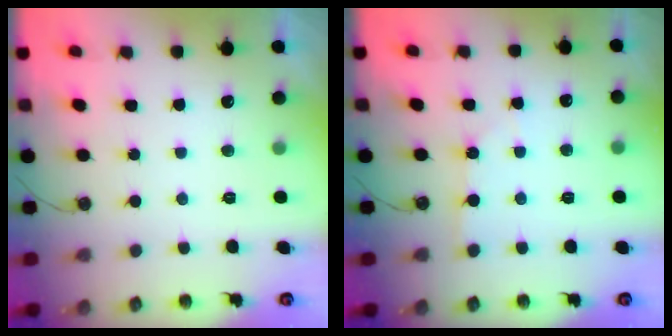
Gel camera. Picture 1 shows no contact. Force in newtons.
{"total": 1.8, "press": 1.7, "slide": 0.3}